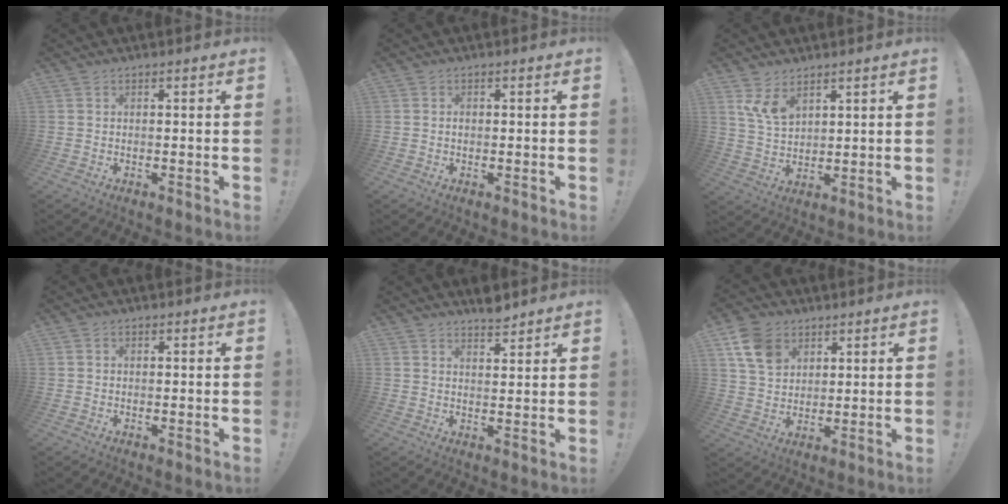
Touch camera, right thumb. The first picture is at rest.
{"total": 0.9, "force": [-0.3, 0.8, 0.2], "torque": [-0.004, 0.004, -0.007]}
{"total": 7.9, "force": [5.1, 4.3, 4.2], "torque": [-0.068, -0.025, 0.097]}
{"total": 0.7, "force": [-0.1, 0.6, 0.3], "torque": [-0.007, 0.004, -0.001]}
{"total": 4.1, "force": [3.8, 0.8, 1.4], "torque": [-0.004, -0.031, 0.064]}
{"total": 11.6, "force": [5.7, 8.3, 5.6], "torque": [-0.099, -0.013, 0.117]}